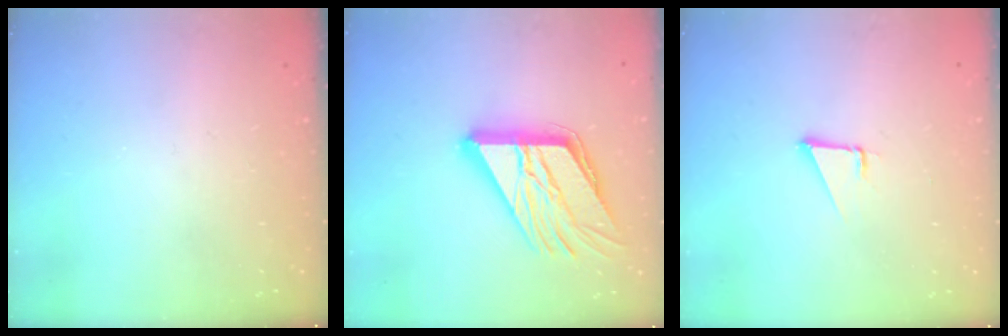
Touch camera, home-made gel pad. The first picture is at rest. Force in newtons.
{"total": 18.6, "press": 18.5, "slide": 2.2}
{"total": 1.9, "press": 1.9, "slide": 0.1}